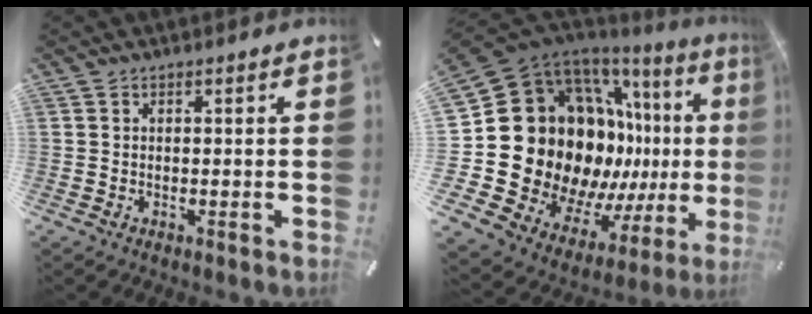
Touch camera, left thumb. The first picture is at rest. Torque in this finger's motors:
{"motor_torque": [1.61, 3.40, 2.23, 0.54, 0.32]}